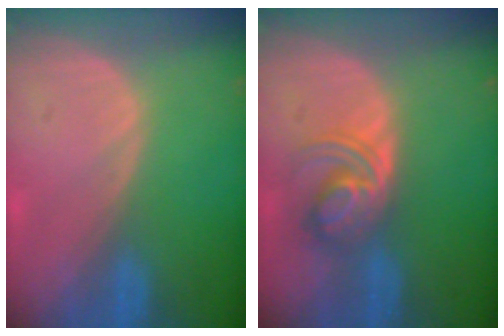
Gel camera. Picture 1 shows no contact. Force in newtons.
{"total": 5.6, "press": 5.4, "slide": 1.1}